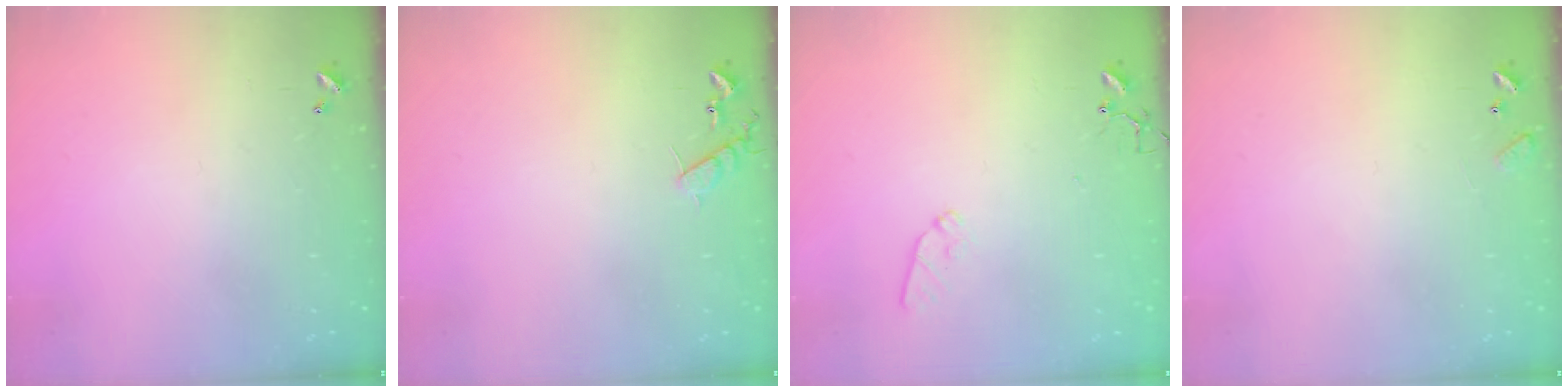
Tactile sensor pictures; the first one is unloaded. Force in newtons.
{"total": 7.6, "press": 7.6, "slide": 0.4}
{"total": 7.6, "press": 7.6, "slide": 0.6}
{"total": 6.4, "press": 6.4, "slide": 0.5}